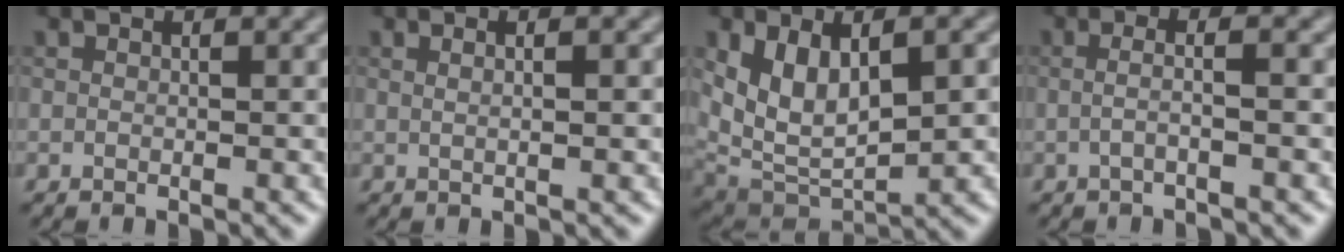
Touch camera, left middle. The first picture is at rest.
{"total": 2.7, "force": [0.9, 1.1, 2.3], "torque": [-0.014, 0.001, -0.007]}
{"total": 8.1, "force": [1.2, 4.3, 6.8], "torque": [-0.133, -0.008, 0.023]}
{"total": 2.2, "force": [-0.2, 0.7, 2.1], "torque": [-0.032, 0.000, -0.013]}